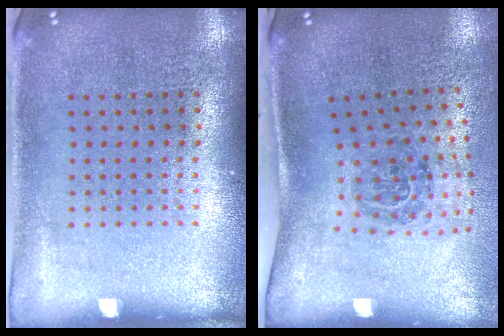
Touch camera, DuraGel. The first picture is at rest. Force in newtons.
{"total": 1.8, "press": 1.2, "slide": 1.3}